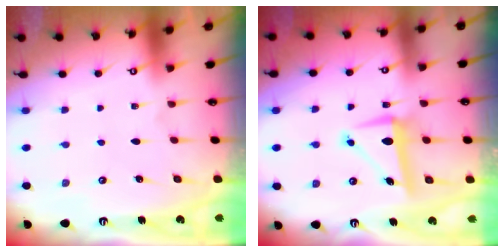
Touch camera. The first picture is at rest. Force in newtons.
{"total": 7.2, "press": 7.1, "slide": 1.4}